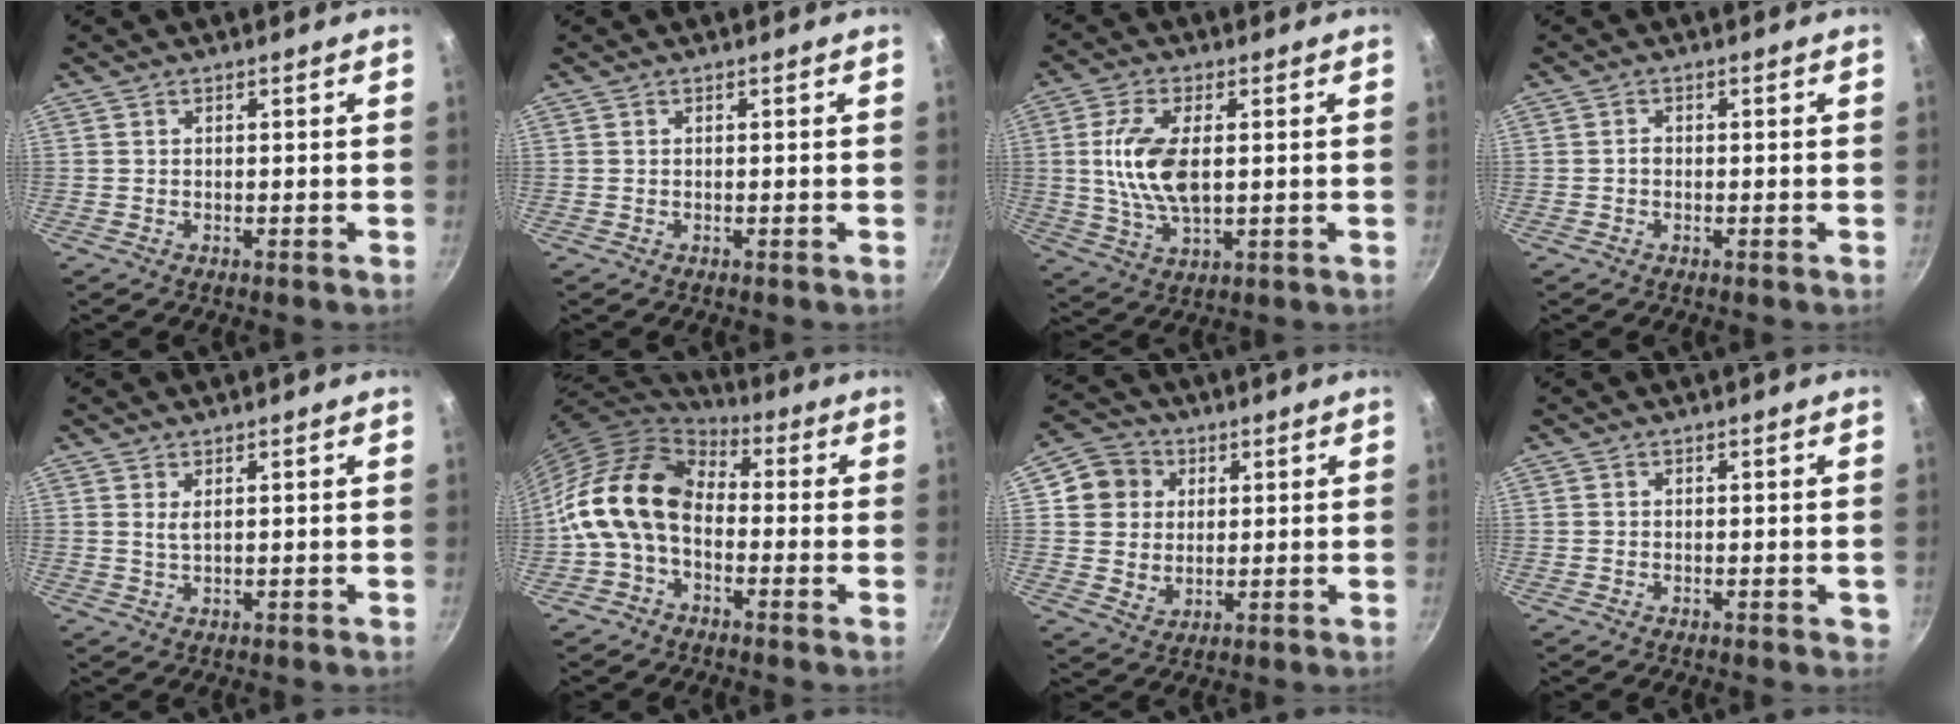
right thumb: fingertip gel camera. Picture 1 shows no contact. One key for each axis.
{"total": 0.0}
{"total": 11.3, "fx": 1.1, "fy": 5.6, "fz": 9.7, "tx": -0.189, "ty": -0.003, "tz": 0.023}
{"total": 1.0, "fx": -0.2, "fy": 0.8, "fz": 0.6, "tx": -0.008, "ty": 0.005, "tz": -0.005}
{"total": 1.7, "fx": 0.7, "fy": 0.7, "fz": 1.4, "tx": -0.026, "ty": -0.005, "tz": 0.014}
{"total": 14.7, "fx": -1.4, "fy": 10.1, "fz": 10.6, "tx": -0.174, "ty": 0.035, "tz": -0.047}
{"total": 9.0, "fx": 2.7, "fy": 7.9, "fz": 3.1, "tx": -0.015, "ty": -0.003, "tz": 0.045}
{"total": 1.1, "fx": -0.4, "fy": 0.7, "fz": 0.7, "tx": -0.005, "ty": 0.001, "tz": -0.006}